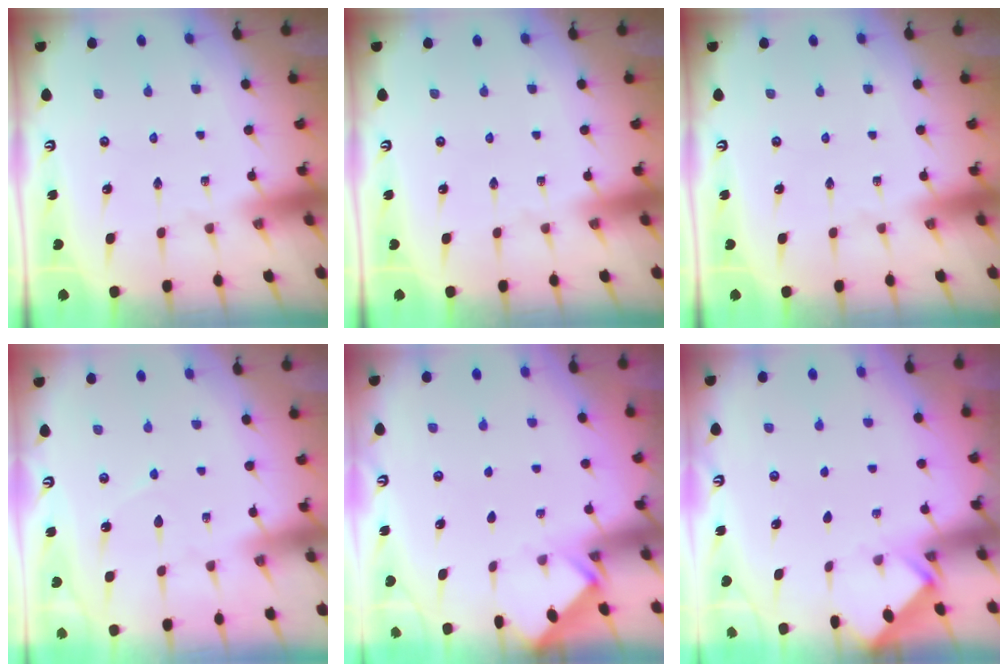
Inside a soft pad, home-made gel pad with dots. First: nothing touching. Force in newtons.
{"total": 0.0}
{"total": 0.0}
{"total": 4.4, "press": 4.4, "slide": 0.4}
{"total": 2.5, "press": 2.4, "slide": 0.4}
{"total": 2.5, "press": 2.4, "slide": 0.4}